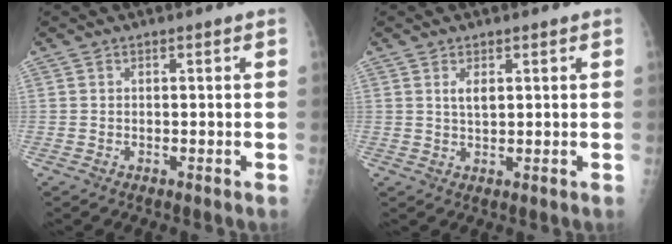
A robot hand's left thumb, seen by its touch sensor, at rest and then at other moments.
{"total": 1.9, "force": [0.8, 0.9, 1.5], "torque": [-0.024, -0.007, 0.019]}